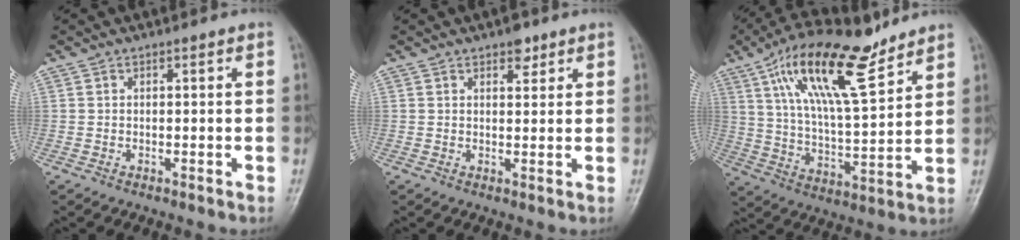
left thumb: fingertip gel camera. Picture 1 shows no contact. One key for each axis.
{"total": 2.8, "fx": 1.8, "fy": 1.5, "fz": 1.5, "tx": -0.007, "ty": -0.009, "tz": 0.026}
{"total": 18.4, "fx": 11.2, "fy": 6.0, "fz": 13.4, "tx": -0.218, "ty": -0.042, "tz": 0.206}